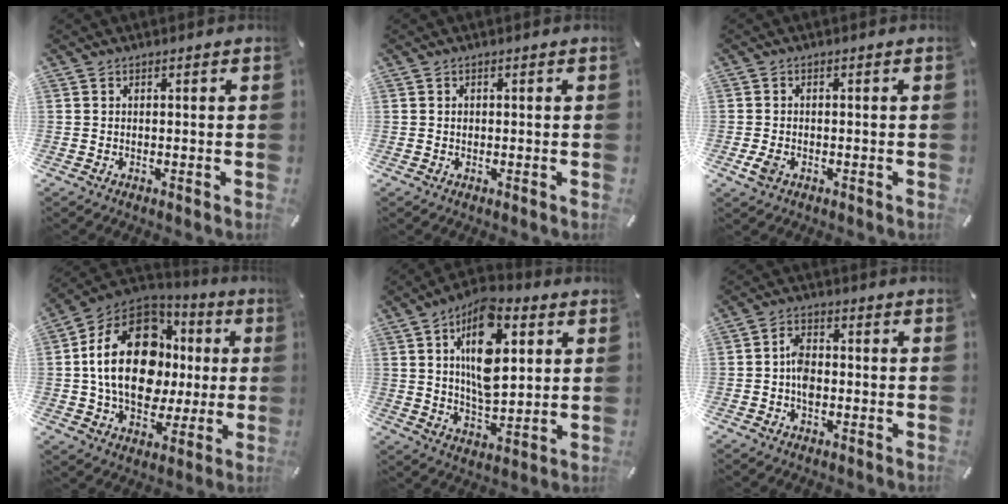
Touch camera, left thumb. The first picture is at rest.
{"total": 0.6, "force": [0.0, 0.5, 0.3], "torque": [-0.004, 0.003, -0.001]}
{"total": 2.9, "force": [-1.1, 1.7, 2.0], "torque": [-0.055, -0.004, -0.022]}
{"total": 23.5, "force": [1.9, 17.0, 16.1], "torque": [-0.306, 0.008, 0.033]}
{"total": 16.4, "force": [5.7, 8.9, 12.6], "torque": [-0.225, -0.011, 0.096]}
{"total": 4.9, "force": [-1.0, 3.3, 3.5], "torque": [-0.062, 0.013, -0.016]}